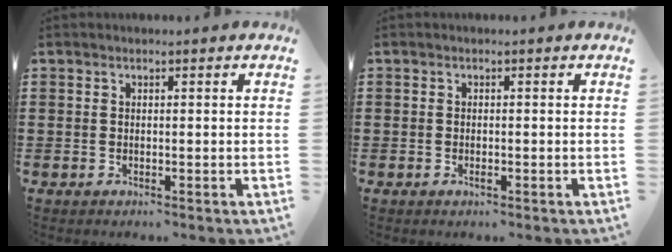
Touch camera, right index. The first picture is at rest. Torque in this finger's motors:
{"motor_torque": [2.14, 0.00, 0.01, -0.01]}